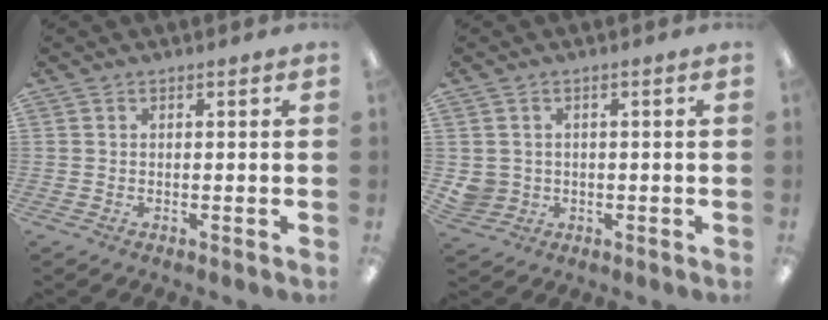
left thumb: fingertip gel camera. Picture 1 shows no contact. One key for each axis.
{"total": 3.3, "fx": -0.1, "fy": 3.2, "fz": 0.4, "tx": -0.014, "ty": 0.005, "tz": 0.001}